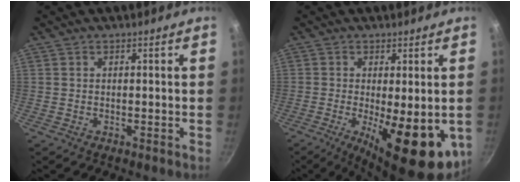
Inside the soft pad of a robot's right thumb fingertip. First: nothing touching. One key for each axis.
{"total": 15.2, "fx": -3.5, "fy": 5.4, "fz": 13.8, "tx": -0.181, "ty": -0.012, "tz": -0.038}